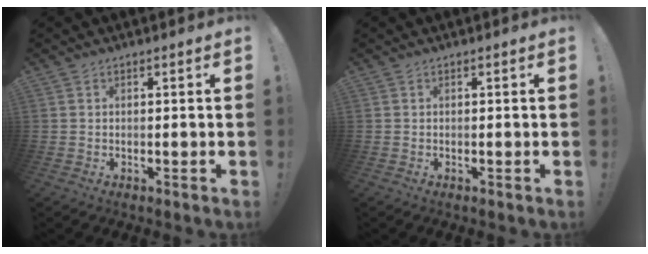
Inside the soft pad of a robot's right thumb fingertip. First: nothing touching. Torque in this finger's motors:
{"motor_torque": [0.02, 0.01, -0.03, 0.02, 0.00]}